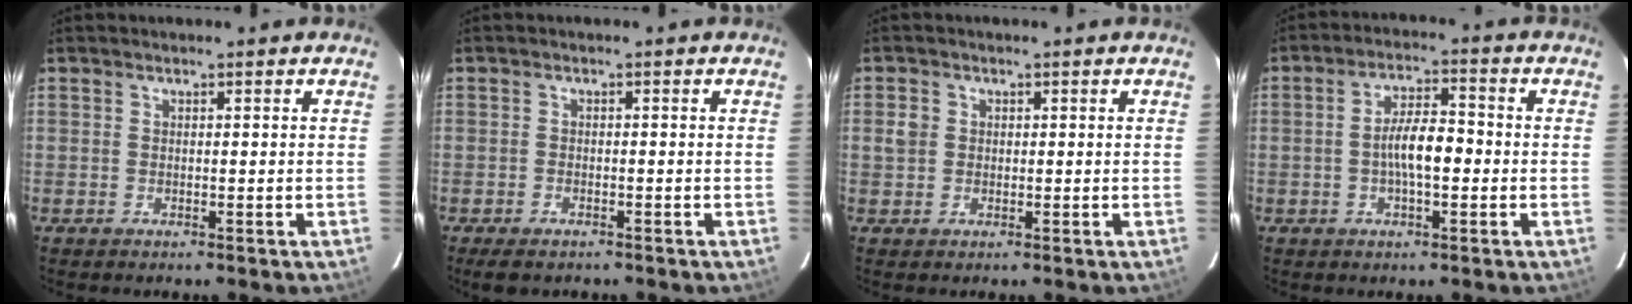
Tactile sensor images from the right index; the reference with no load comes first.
{"total": 3.3, "force": [-2.5, 1.6, 1.6], "torque": [-0.040, -0.009, -0.041]}
{"total": 2.4, "force": [0.0, 2.2, 0.9], "torque": [-0.016, 0.006, -0.003]}
{"total": 6.6, "force": [-1.2, 2.1, 6.2], "torque": [-0.111, 0.010, -0.019]}